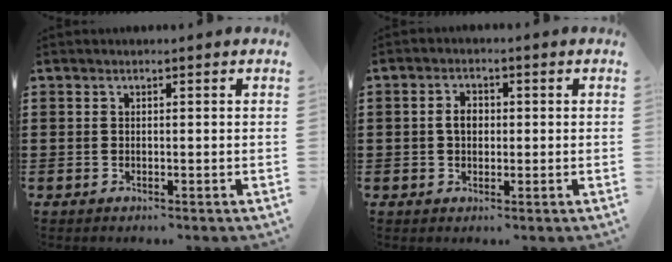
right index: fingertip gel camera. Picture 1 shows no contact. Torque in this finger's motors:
{"motor_torque": [0.76, -0.15, 0.30, 0.04]}